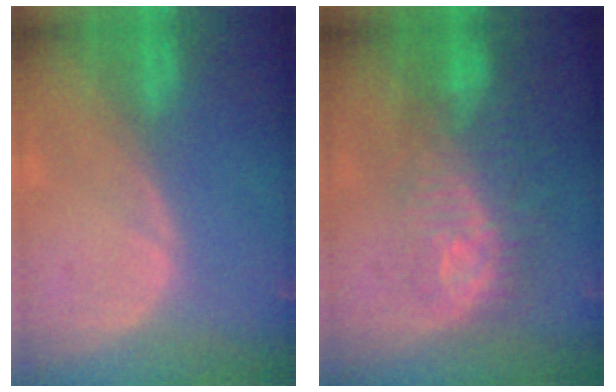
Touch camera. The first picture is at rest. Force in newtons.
{"total": 9.7, "press": 8.7, "slide": 4.3}